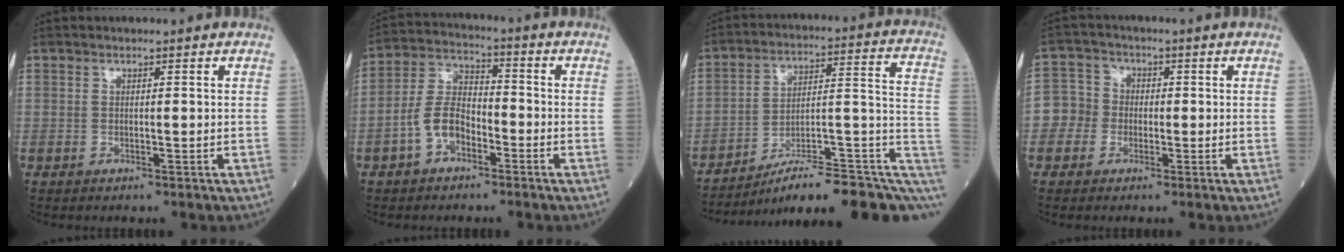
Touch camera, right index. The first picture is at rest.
{"total": 7.4, "force": [-3.3, 4.2, 5.1], "torque": [-0.112, 0.020, -0.069]}
{"total": 20.0, "force": [-12.4, 4.3, 15.1], "torque": [-0.145, 0.055, -0.173]}
{"total": 4.5, "force": [-1.0, 4.3, 0.8], "torque": [-0.013, 0.022, -0.028]}